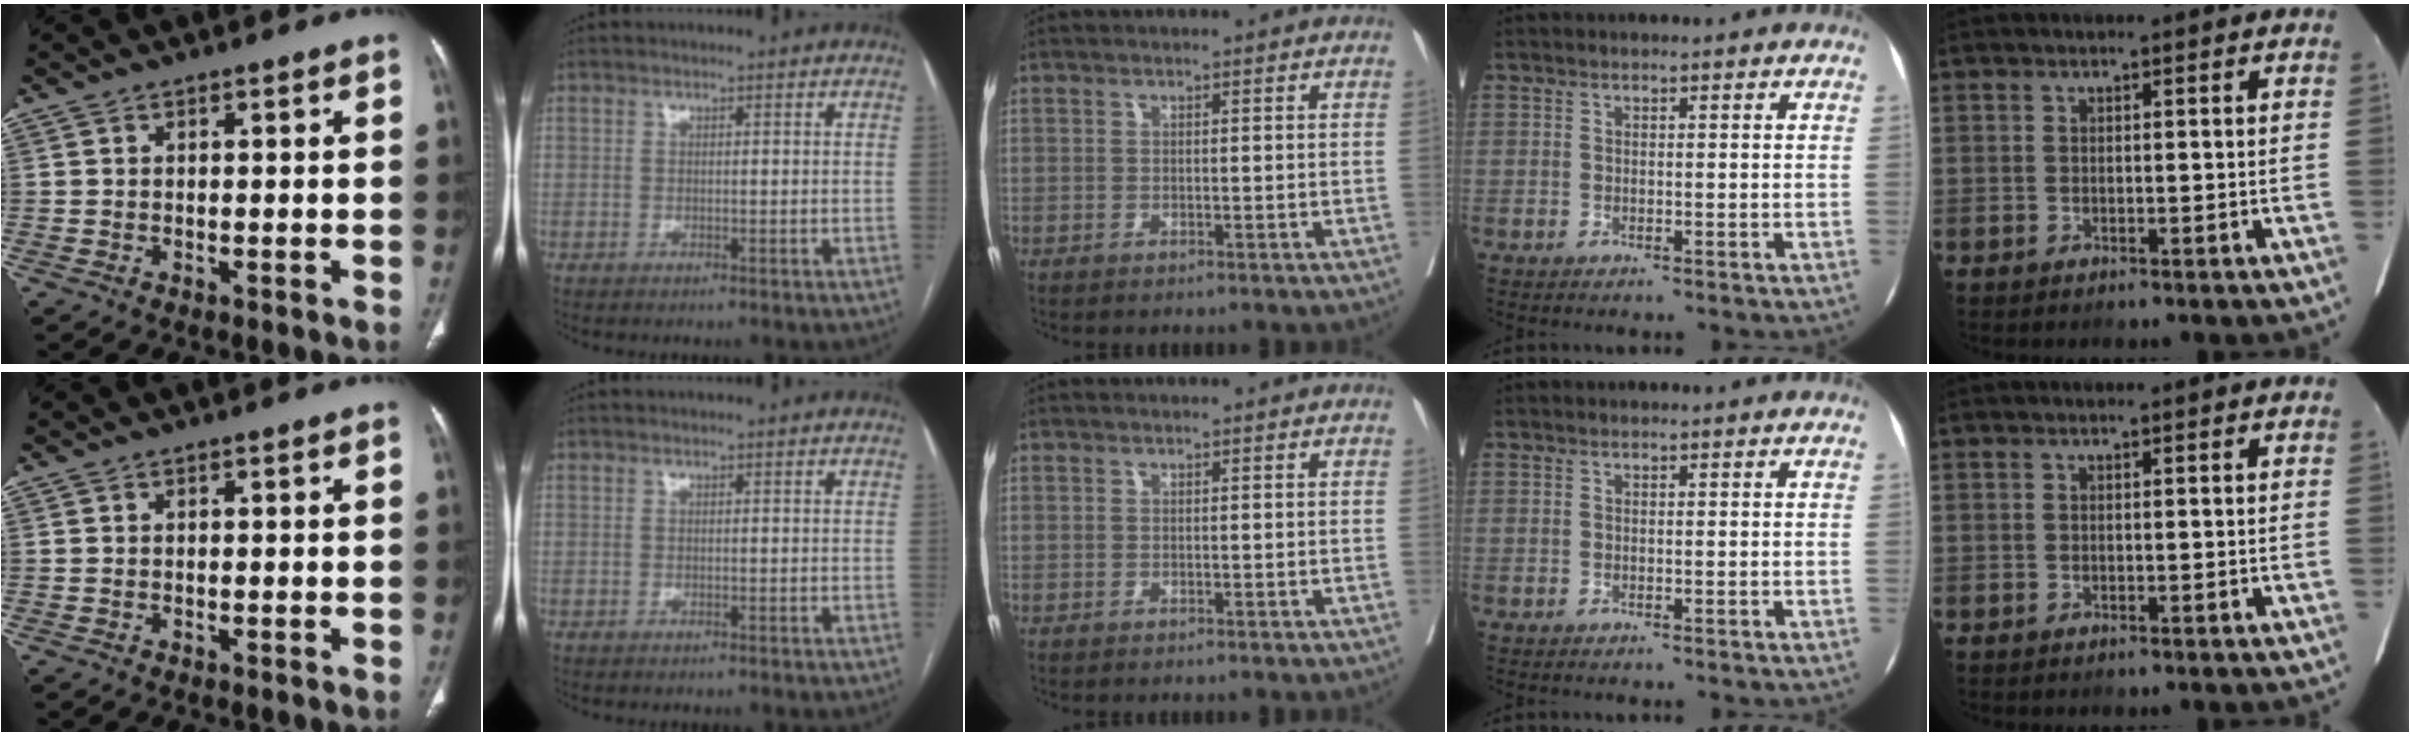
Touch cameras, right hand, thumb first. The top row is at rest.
{}